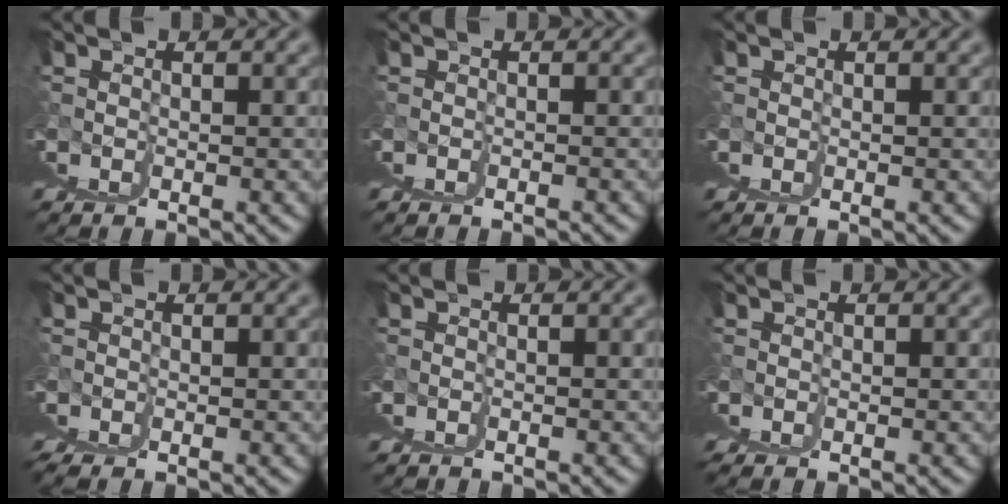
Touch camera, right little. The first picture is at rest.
{"total": 1.3, "force": [-0.5, -1.0, -0.7], "torque": [0.010, 0.008, -0.010]}
{"total": 0.0}
{"total": 1.0, "force": [-0.2, 0.5, 0.8], "torque": [-0.015, 0.002, -0.003]}
{"total": 1.0, "force": [-0.1, -0.9, -0.5], "torque": [0.012, 0.003, -0.002]}
{"total": 0.0}